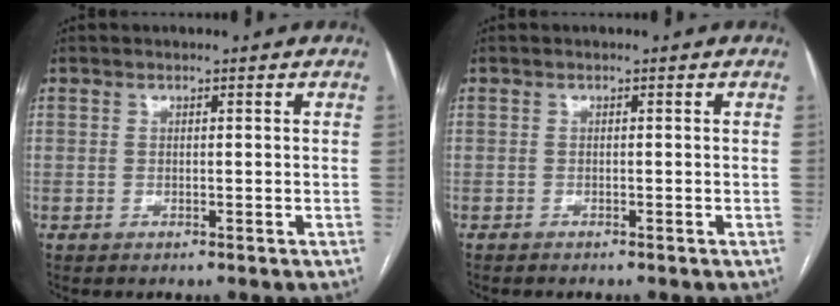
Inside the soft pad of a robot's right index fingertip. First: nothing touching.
{"total": 0.8, "force": [-0.8, 0.1, 0.3], "torque": [-0.008, -0.002, -0.012]}